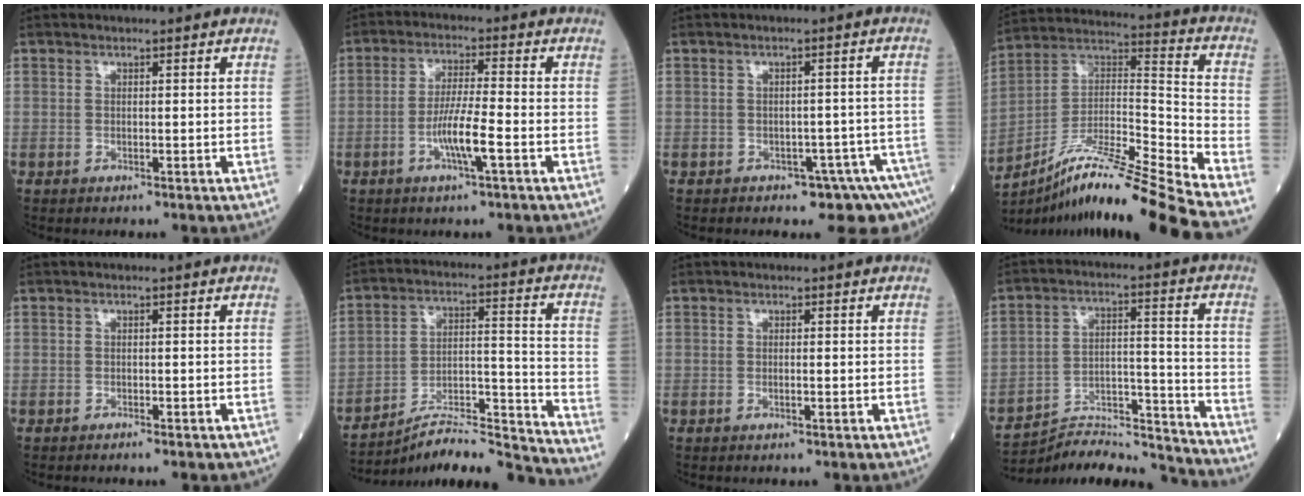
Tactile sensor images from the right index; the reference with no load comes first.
{"total": 6.4, "force": [-2.4, 0.0, 6.0], "torque": [-0.117, -0.003, -0.046]}
{"total": 7.0, "force": [-5.3, 2.8, 3.7], "torque": [-0.028, 0.016, -0.068]}
{"total": 21.1, "force": [-17.1, -1.8, 12.2], "torque": [-0.209, 0.002, -0.306]}
{"total": 2.4, "force": [-2.0, 0.5, 1.2], "torque": [-0.019, -0.004, -0.018]}
{"total": 17.7, "force": [-17.0, -1.1, 4.7], "torque": [-0.076, 0.029, -0.271]}
{"total": 0.7, "force": [-0.3, 0.0, 0.6], "torque": [-0.014, 0.000, -0.004]}
{"total": 15.9, "force": [-15.8, -0.7, 1.6], "torque": [-0.023, 0.035, -0.250]}